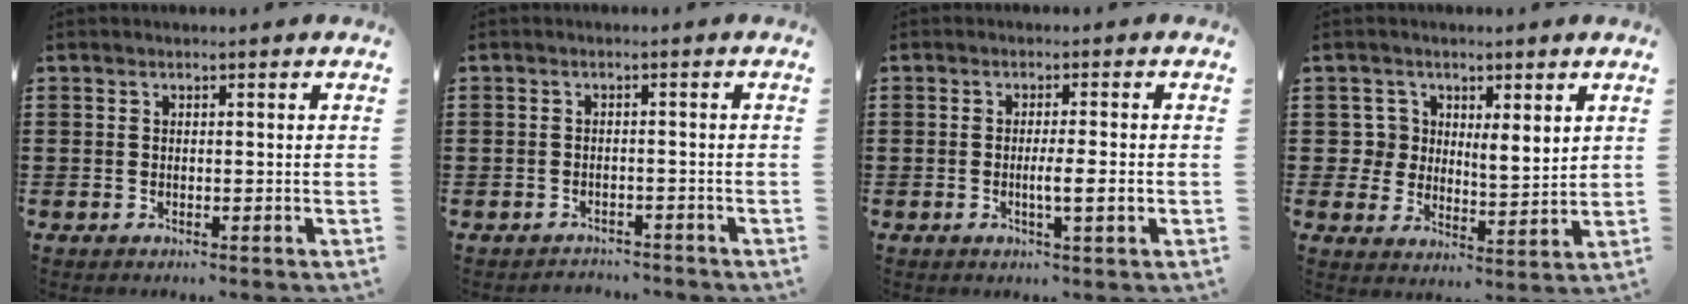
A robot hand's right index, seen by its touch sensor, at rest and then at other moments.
{"total": 1.9, "force": [-1.8, 0.4, -0.3], "torque": [-0.002, 0.004, -0.043]}
{"total": 3.5, "force": [-0.7, 0.2, 3.4], "torque": [-0.058, -0.003, -0.014]}
{"total": 5.0, "force": [2.6, 3.7, 2.0], "torque": [-0.058, 0.014, 0.049]}